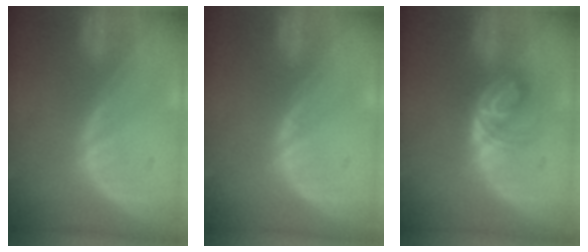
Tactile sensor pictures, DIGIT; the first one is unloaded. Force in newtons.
{"total": 0.5, "press": 0.4, "slide": 0.4}
{"total": 5.9, "press": 5.1, "slide": 2.8}